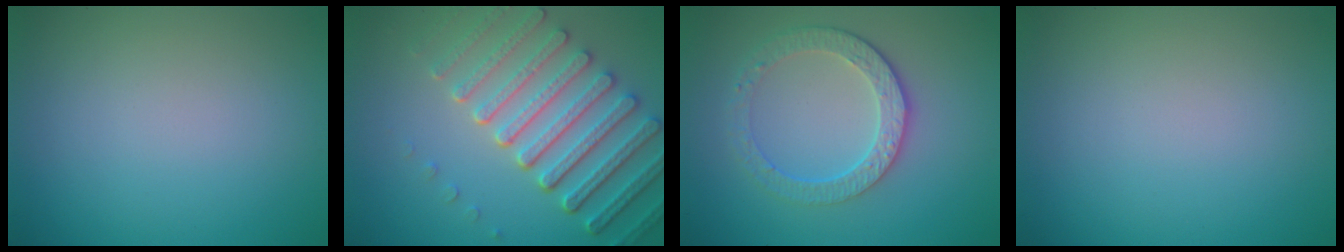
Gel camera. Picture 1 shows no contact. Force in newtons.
{"total": 7.0, "press": 5.5, "slide": 4.4}
{"total": 3.8, "press": 3.2, "slide": 2.1}
{"total": 0.0}